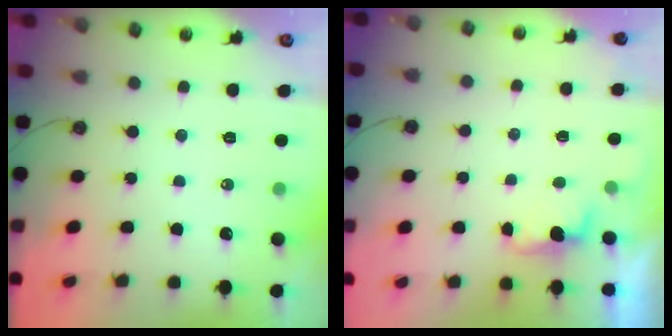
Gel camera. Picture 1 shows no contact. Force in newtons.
{"total": 1.2, "press": 0.9, "slide": 0.7}